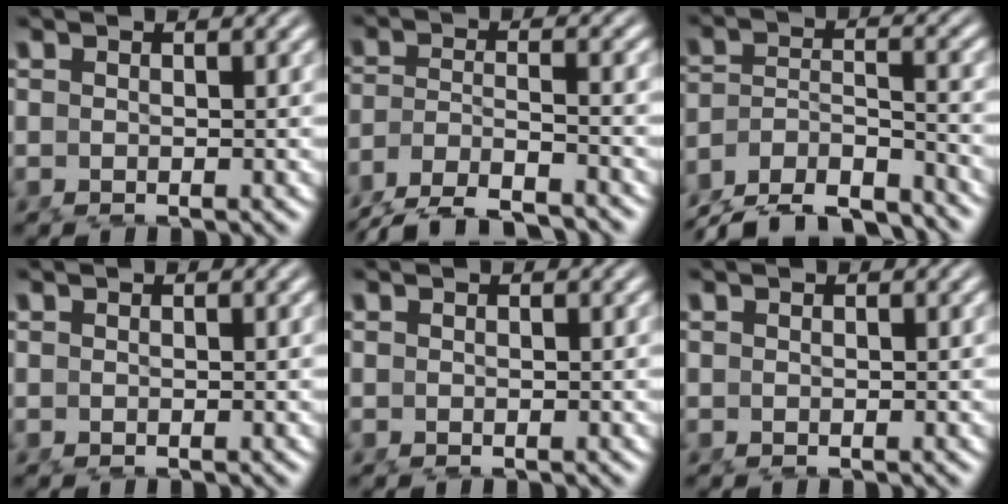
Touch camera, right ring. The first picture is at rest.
{"total": 6.9, "force": [-5.5, 2.6, 3.2], "torque": [-0.059, -0.023, -0.083]}
{"total": 9.5, "force": [-7.8, 4.8, 2.6], "torque": [-0.048, -0.028, -0.135]}
{"total": 0.0}
{"total": 0.0}
{"total": 0.0}